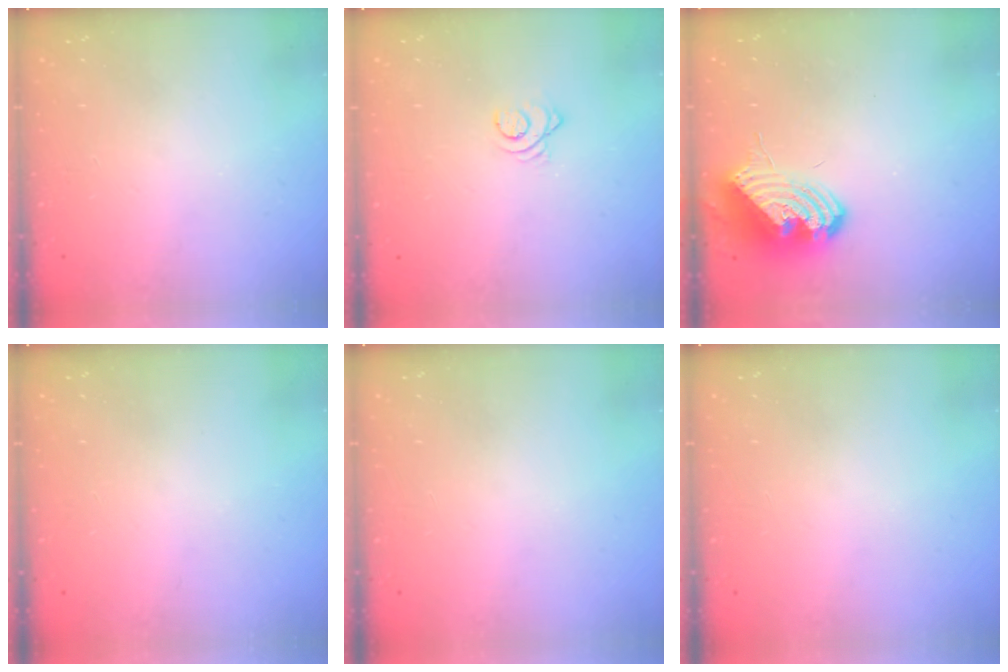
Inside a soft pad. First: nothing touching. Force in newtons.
{"total": 2.6, "press": 2.6, "slide": 0.3}
{"total": 12.9, "press": 12.8, "slide": 1.7}
{"total": 0.0}
{"total": 0.0}
{"total": 0.0}